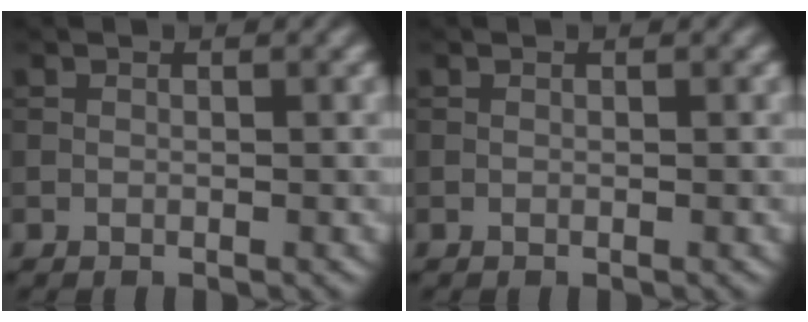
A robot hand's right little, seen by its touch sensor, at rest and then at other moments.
{"total": 0.0}